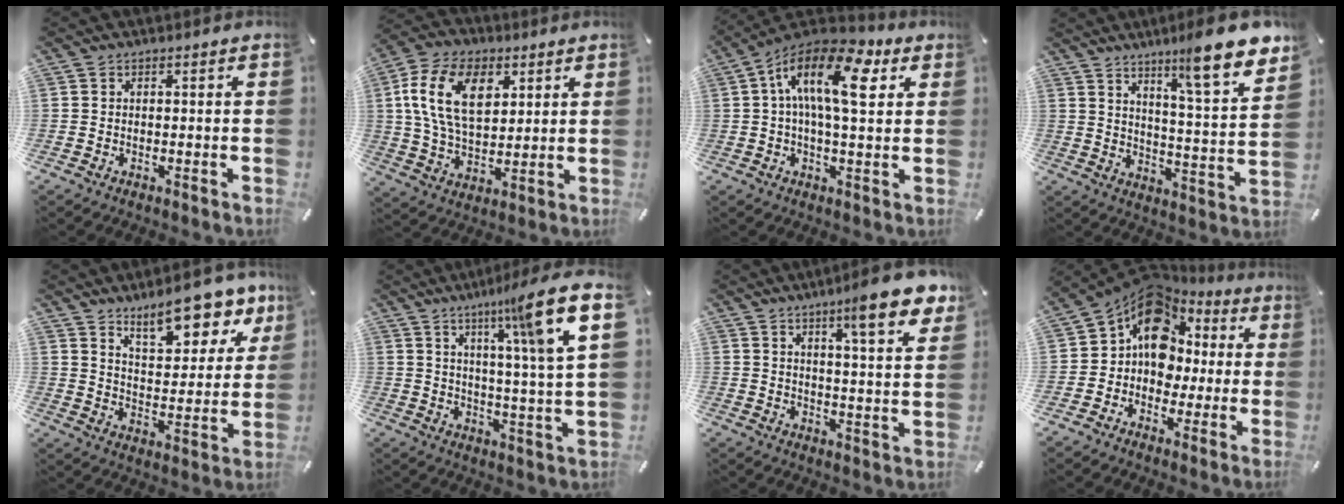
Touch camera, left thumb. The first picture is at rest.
{"total": 15.3, "force": [5.1, 9.6, 10.8], "torque": [-0.235, 0.006, 0.090]}
{"total": 16.1, "force": [4.9, 6.8, 13.7], "torque": [-0.261, -0.013, 0.079]}
{"total": 12.8, "force": [10.5, 1.0, 7.1], "torque": [-0.101, -0.093, 0.167]}
{"total": 14.4, "force": [11.5, 5.4, 6.7], "torque": [-0.091, -0.077, 0.201]}
{"total": 15.9, "force": [8.9, 1.0, 13.2], "torque": [-0.197, -0.053, 0.122]}
{"total": 12.5, "force": [8.4, 1.7, 9.1], "torque": [-0.131, -0.049, 0.129]}
{"total": 13.3, "force": [2.3, 11.4, 6.5], "torque": [-0.124, -0.018, 0.046]}